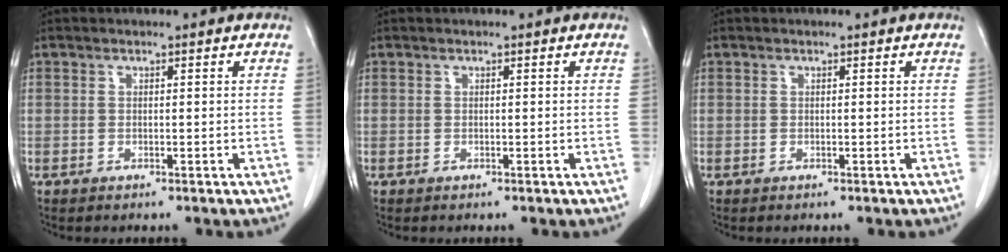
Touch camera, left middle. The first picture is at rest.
{"total": 0.0}
{"total": 0.0}